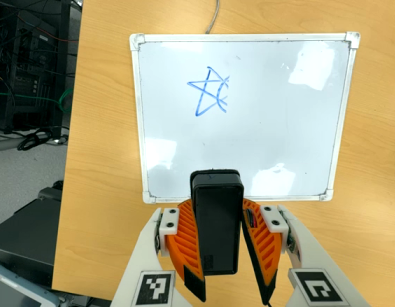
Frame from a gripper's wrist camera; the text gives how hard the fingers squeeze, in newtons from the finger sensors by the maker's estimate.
{"total": 11.6, "left": 10.2, "right": 13.0}